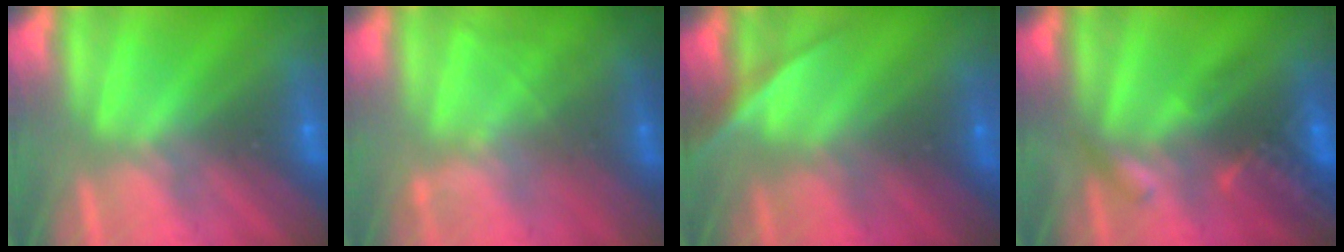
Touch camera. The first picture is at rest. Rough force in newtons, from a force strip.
{"total": 1.9}
{"total": 2.3}
{"total": 2.7}